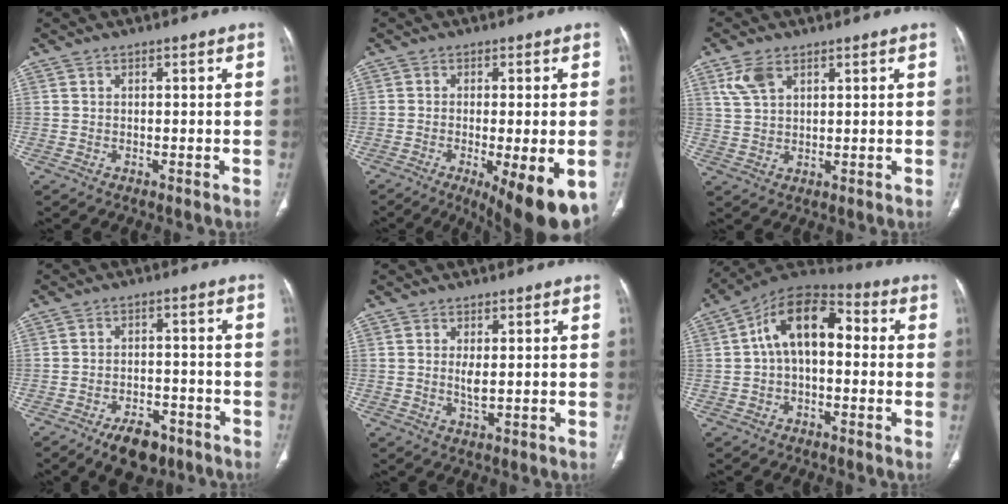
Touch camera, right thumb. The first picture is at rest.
{"total": 14.7, "force": [-6.6, 4.0, 12.6], "torque": [-0.142, -0.017, -0.088]}
{"total": 5.1, "force": [2.8, 2.8, 3.3], "torque": [-0.066, -0.001, 0.064]}
{"total": 7.5, "force": [-5.1, 3.8, 3.9], "torque": [-0.046, 0.027, -0.076]}
{"total": 2.2, "force": [0.3, 0.7, 2.1], "torque": [-0.045, -0.007, 0.012]}
{"total": 12.9, "force": [1.1, 7.5, 10.5], "torque": [-0.152, 0.041, 0.004]}